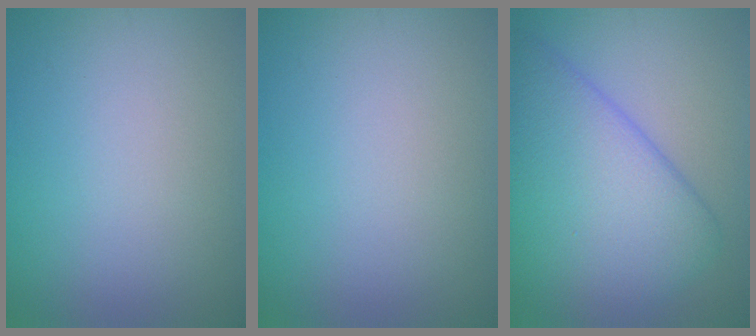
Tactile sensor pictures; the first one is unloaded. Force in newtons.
{"total": 0.0}
{"total": 9.0, "press": 8.9, "slide": 0.5}